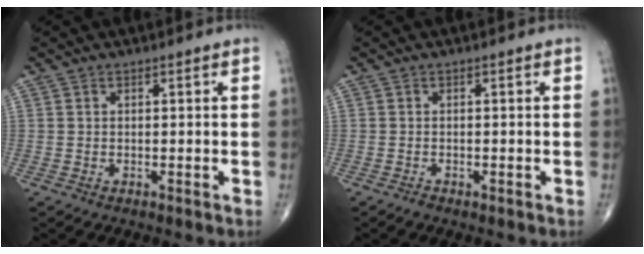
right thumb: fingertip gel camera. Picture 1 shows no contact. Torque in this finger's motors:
{"motor_torque": [0.23, 0.02, -0.18, -0.15, -0.03]}